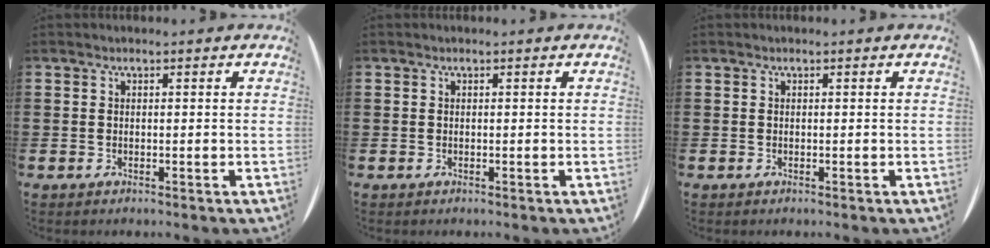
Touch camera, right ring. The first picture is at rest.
{"total": 0.0}
{"total": 0.0}